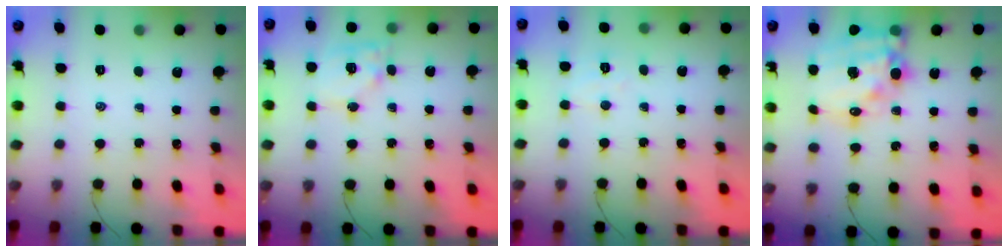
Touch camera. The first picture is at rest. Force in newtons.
{"total": 11.3, "press": 11.1, "slide": 1.8}
{"total": 4.6, "press": 4.5, "slide": 0.9}
{"total": 17.3, "press": 16.8, "slide": 3.8}